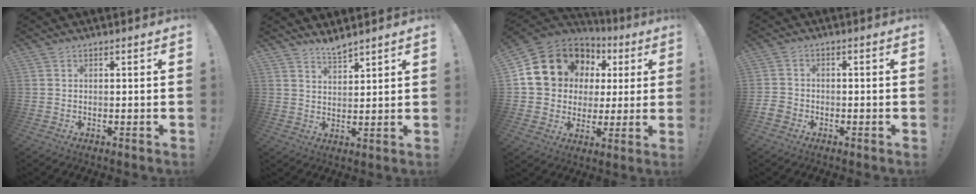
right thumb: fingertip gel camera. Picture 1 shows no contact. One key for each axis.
{"total": 4.5, "fx": 4.3, "fy": 1.0, "fz": 1.0, "tx": -0.014, "ty": -0.031, "tz": 0.077}
{"total": 16.8, "fx": 7.5, "fy": 13.4, "fz": 6.8, "tx": -0.106, "ty": -0.038, "tz": 0.166}
{"total": 3.4, "fx": -2.1, "fy": 2.4, "fz": 1.1, "tx": -0.030, "ty": 0.004, "tz": -0.040}